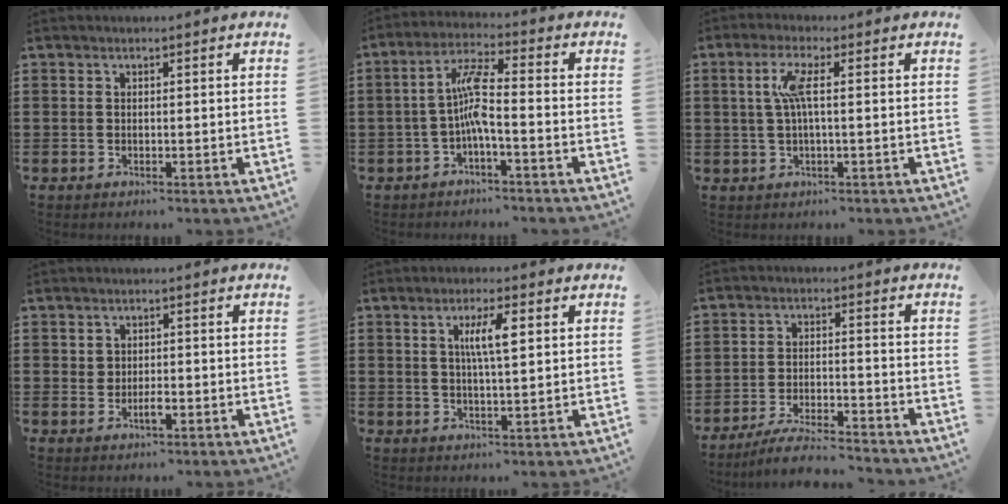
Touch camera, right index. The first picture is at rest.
{"total": 6.3, "force": [-1.5, 1.1, 6.0], "torque": [-0.124, 0.001, -0.031]}
{"total": 4.4, "force": [0.4, 0.5, 4.4], "torque": [-0.091, -0.003, 0.001]}
{"total": 1.8, "force": [-0.4, 1.0, 1.5], "torque": [-0.029, 0.002, -0.008]}
{"total": 5.2, "force": [1.4, 1.0, 4.9], "torque": [-0.100, 0.008, 0.019]}
{"total": 5.8, "force": [-5.4, 0.1, 2.1], "torque": [-0.046, -0.008, -0.106]}